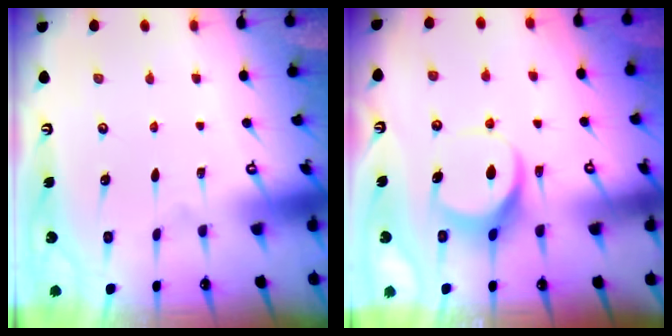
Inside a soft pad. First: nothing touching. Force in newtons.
{"total": 5.9, "press": 5.8, "slide": 0.7}